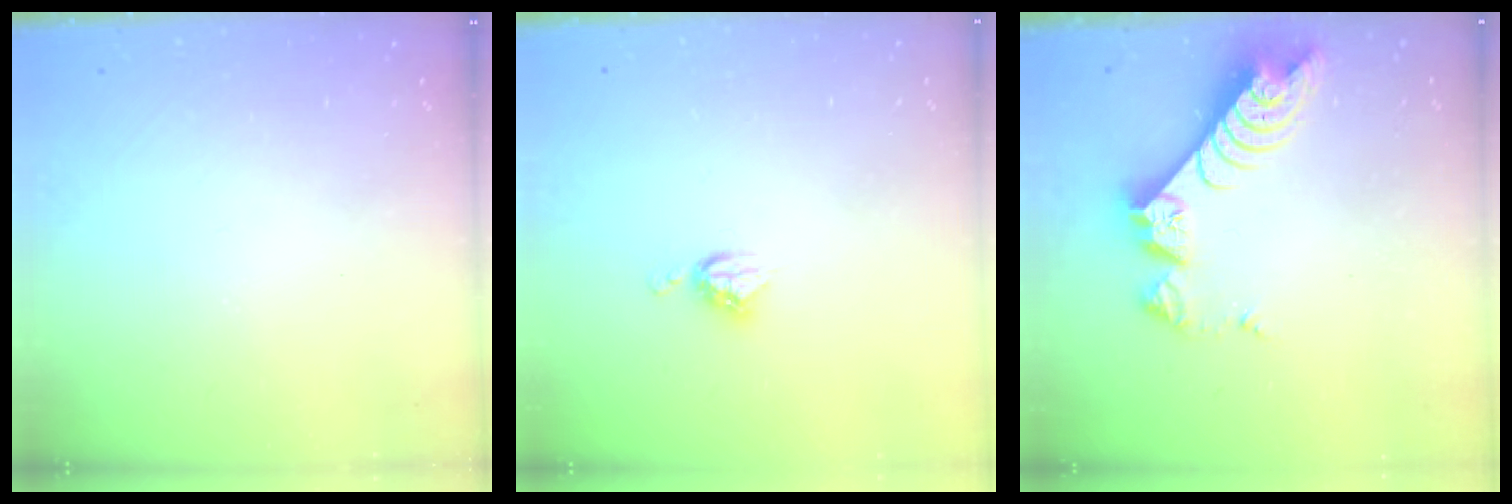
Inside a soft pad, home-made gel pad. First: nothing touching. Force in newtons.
{"total": 5.4, "press": 5.4, "slide": 0.1}
{"total": 10.1, "press": 10.0, "slide": 1.0}